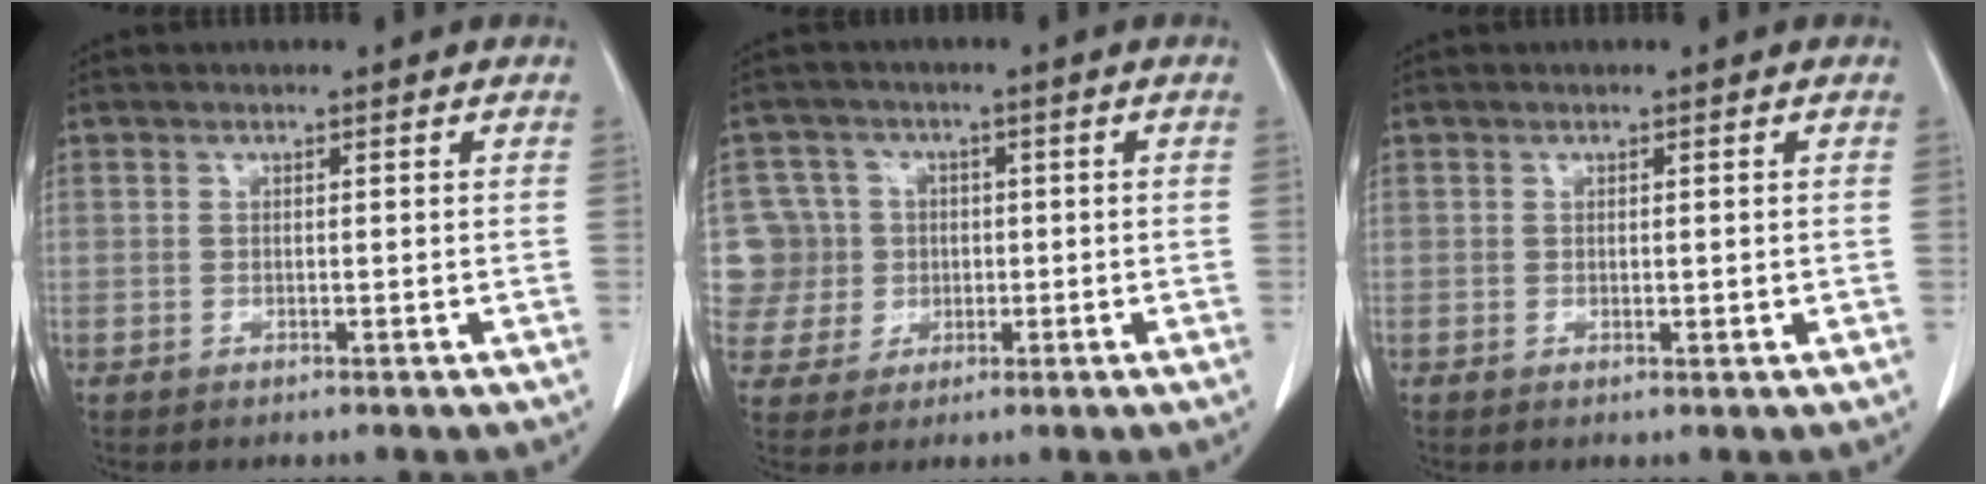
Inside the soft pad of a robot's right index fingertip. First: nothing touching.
{"total": 7.9, "force": [0.4, 7.9, 0.4], "torque": [-0.013, 0.027, 0.021]}
{"total": 0.8, "force": [0.0, 0.5, 0.6], "torque": [-0.007, -0.002, 0.003]}